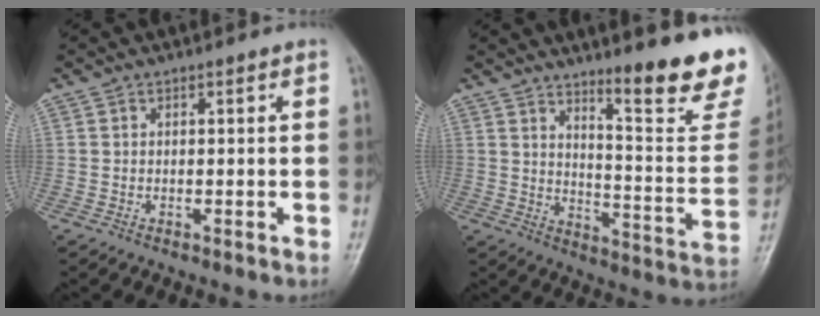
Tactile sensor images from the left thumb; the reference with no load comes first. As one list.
[{"total": 19.0, "force": [13.5, 2.9, 13.0], "torque": [-0.137, -0.106, 0.188]}]